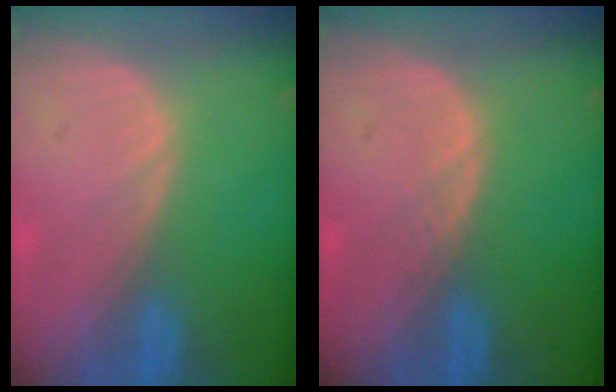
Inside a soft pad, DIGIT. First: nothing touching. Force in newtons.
{"total": 1.0, "press": 1.0, "slide": 0.1}